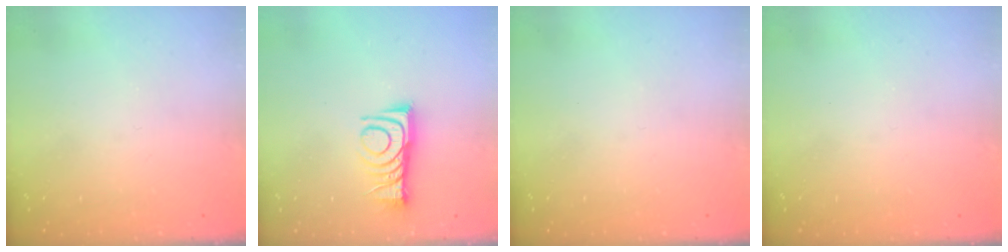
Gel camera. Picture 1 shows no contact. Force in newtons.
{"total": 10.2, "press": 10.2, "slide": 0.1}
{"total": 0.0}
{"total": 0.0}